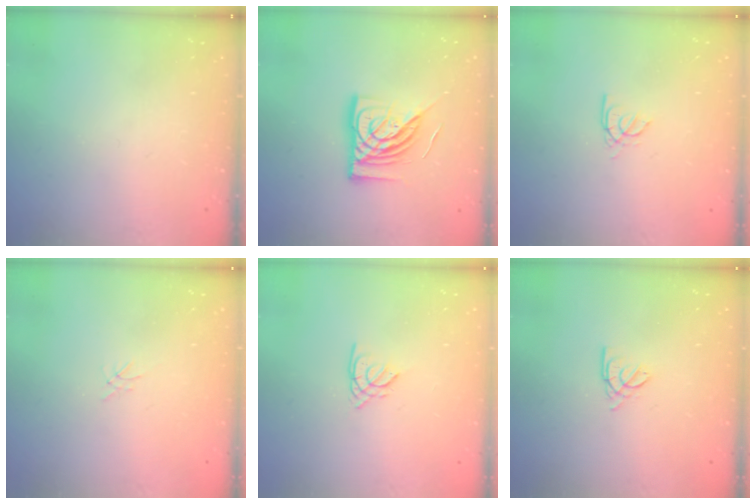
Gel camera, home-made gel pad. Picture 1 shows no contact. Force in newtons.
{"total": 15.0, "press": 15.0, "slide": 1.4}
{"total": 2.4, "press": 2.4, "slide": 0.3}
{"total": 0.0}
{"total": 1.5, "press": 1.4, "slide": 0.4}
{"total": 2.5, "press": 2.5, "slide": 0.5}